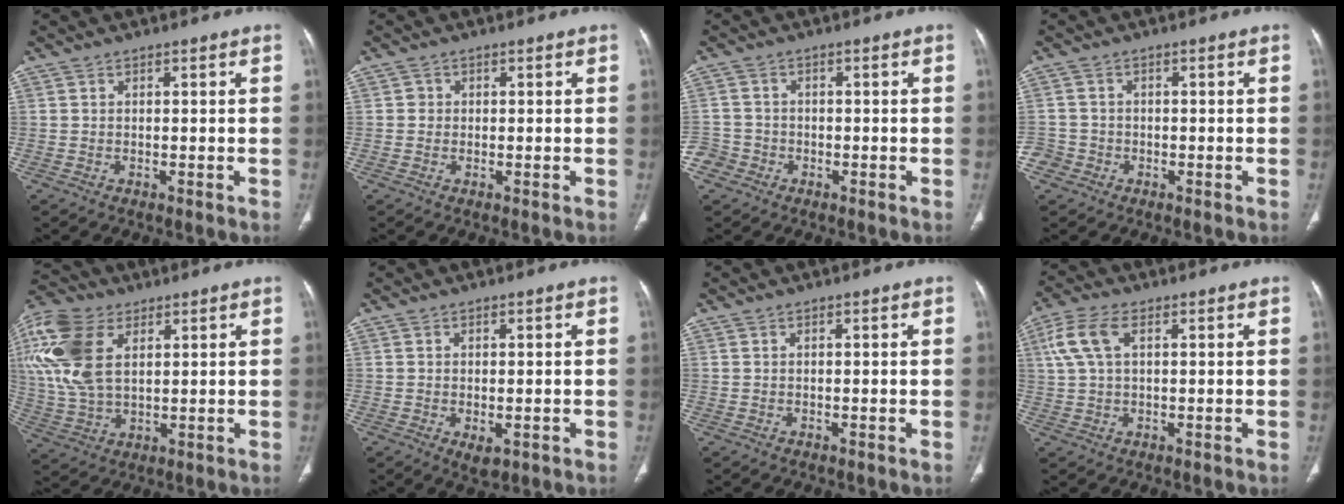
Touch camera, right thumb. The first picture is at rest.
{"total": 1.1, "force": [0.0, 1.1, 0.2], "torque": [0.005, 0.003, -0.001]}
{"total": 4.0, "force": [-2.0, 3.4, 0.5], "torque": [0.002, 0.017, -0.043]}
{"total": 3.4, "force": [-1.6, 3.0, 0.4], "torque": [0.003, 0.016, -0.034]}
{"total": 16.4, "force": [5.3, 9.9, 12.0], "torque": [-0.269, 0.000, 0.102]}
{"total": 2.8, "force": [-0.8, 1.6, 2.2], "torque": [-0.030, -0.004, -0.005]}
{"total": 0.0}
{"total": 6.8, "force": [2.1, 3.6, 5.4], "torque": [-0.131, 0.019, 0.043]}